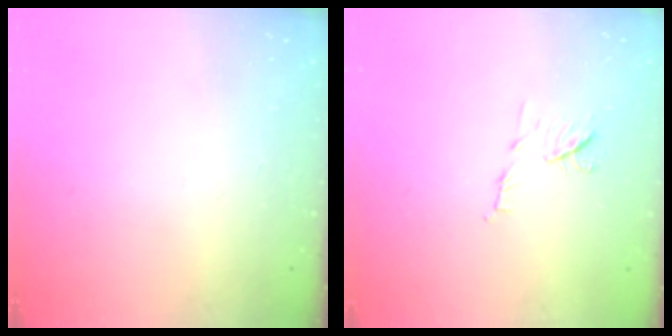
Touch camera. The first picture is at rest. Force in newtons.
{"total": 6.2, "press": 6.2, "slide": 0.7}